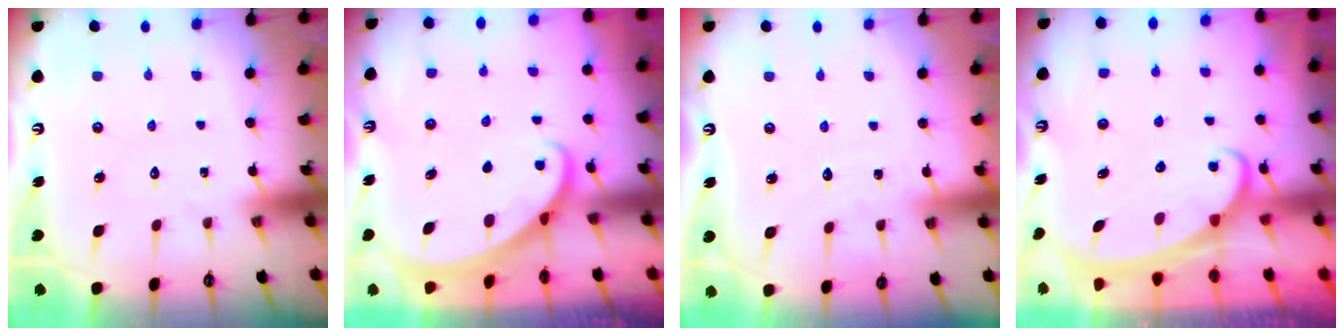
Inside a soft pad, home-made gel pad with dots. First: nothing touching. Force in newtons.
{"total": 1.8, "press": 1.7, "slide": 0.1}
{"total": 3.2, "press": 3.2, "slide": 0.4}
{"total": 2.3, "press": 2.3, "slide": 0.3}